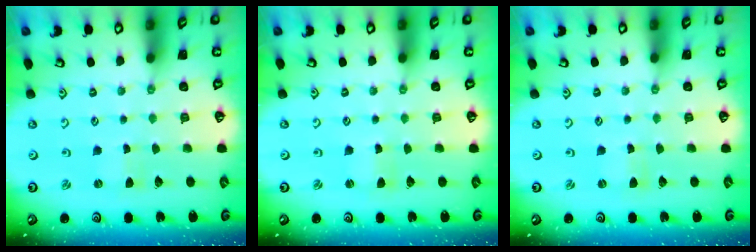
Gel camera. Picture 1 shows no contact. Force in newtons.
{"total": 0.8, "press": 0.8, "slide": 0.2}
{"total": 0.0}